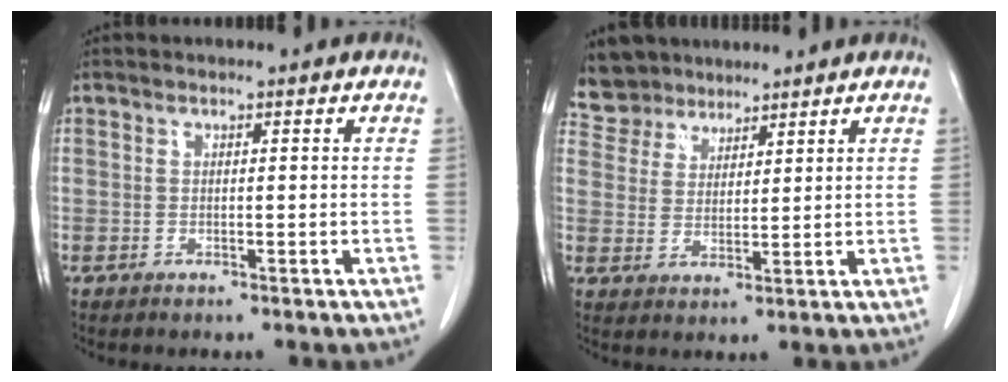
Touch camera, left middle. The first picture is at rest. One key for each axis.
{"total": 5.6, "fx": 4.9, "fy": 2.8, "fz": -0.5, "tx": 0.008, "ty": 0.011, "tz": 0.095}